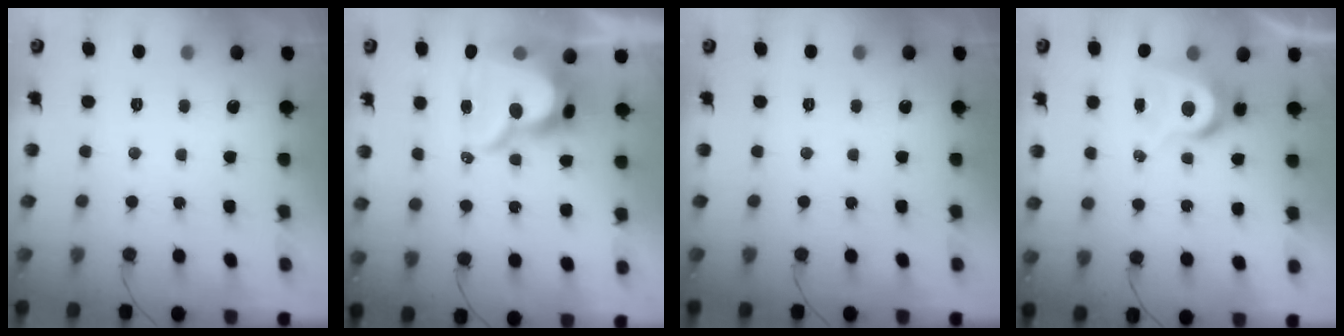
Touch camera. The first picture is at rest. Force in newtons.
{"total": 17.8, "press": 17.7, "slide": 1.7}
{"total": 0.0}
{"total": 7.4, "press": 7.4, "slide": 0.7}